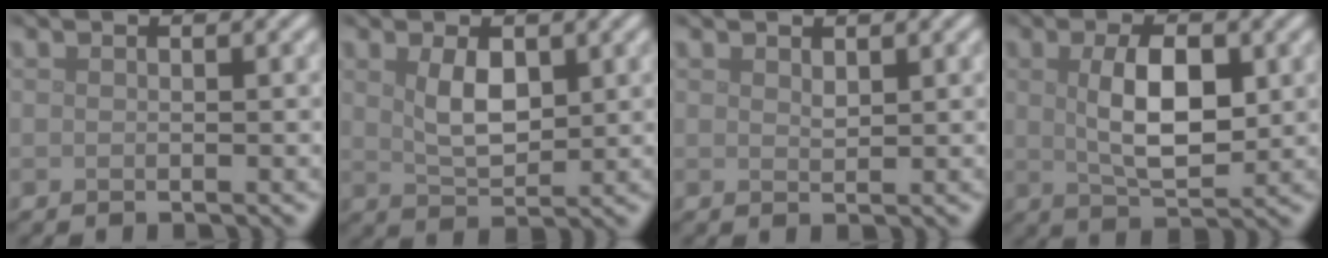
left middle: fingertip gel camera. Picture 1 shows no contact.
{"total": 3.3, "force": [1.1, 1.7, 2.6], "torque": [-0.054, -0.003, 0.025]}
{"total": 0.8, "force": [0.6, 0.3, 0.4], "torque": [-0.011, -0.001, 0.013]}
{"total": 5.6, "force": [0.8, 2.6, 4.9], "torque": [-0.093, -0.002, 0.019]}